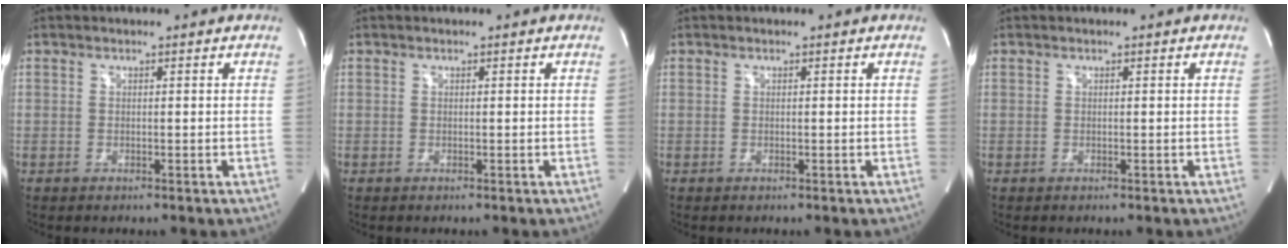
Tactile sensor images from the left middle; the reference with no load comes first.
{"total": 0.0}
{"total": 0.0}
{"total": 0.0}